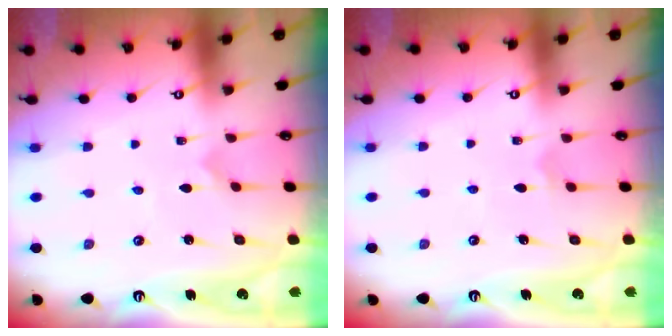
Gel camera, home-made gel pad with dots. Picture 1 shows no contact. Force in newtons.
{"total": 3.2, "press": 3.2, "slide": 0.3}